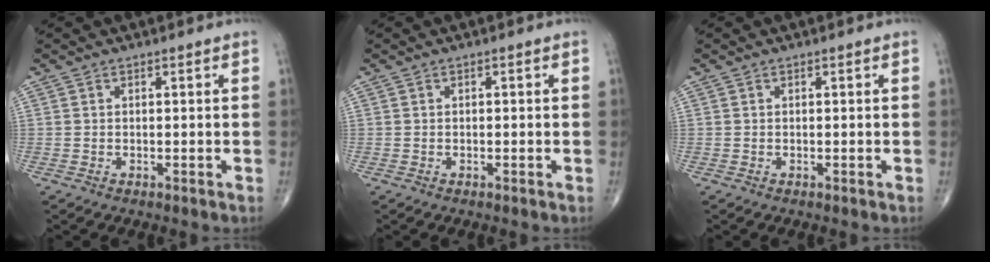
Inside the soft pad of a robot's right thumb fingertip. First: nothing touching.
{"total": 0.0}
{"total": 0.0}